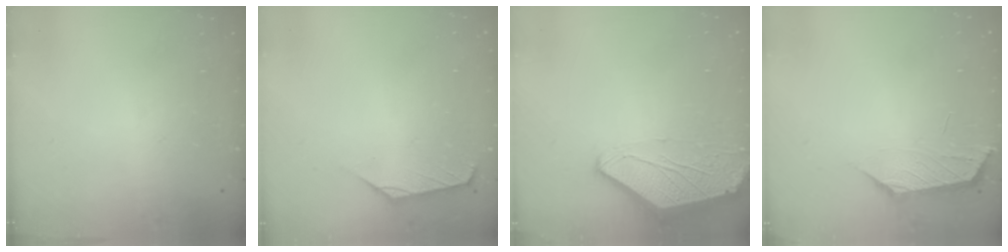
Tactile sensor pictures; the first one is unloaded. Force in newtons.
{"total": 0.0}
{"total": 0.0}
{"total": 0.8, "press": 0.7, "slide": 0.4}